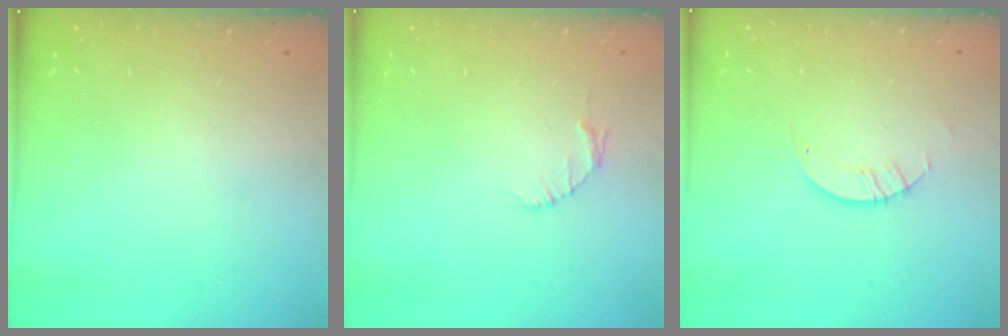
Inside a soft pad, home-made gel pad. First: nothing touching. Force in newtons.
{"total": 2.6, "press": 2.6, "slide": 0.3}
{"total": 2.8, "press": 2.8, "slide": 0.2}